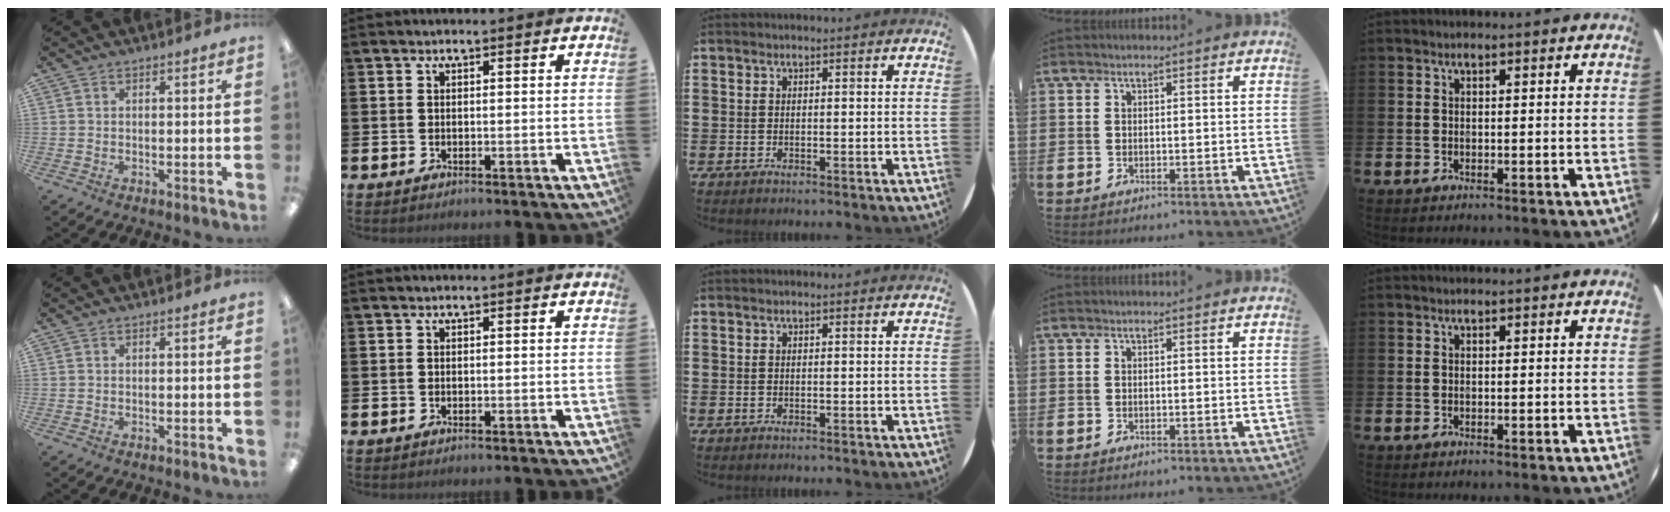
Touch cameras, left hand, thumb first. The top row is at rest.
{}